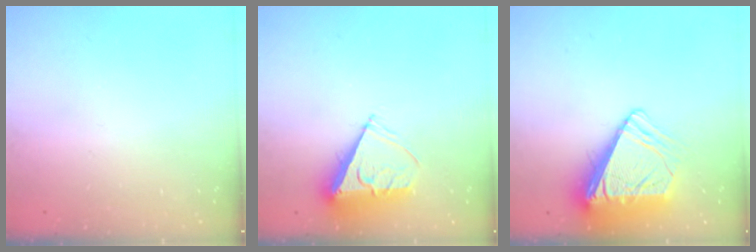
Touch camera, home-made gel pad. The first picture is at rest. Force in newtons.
{"total": 7.5, "press": 7.5, "slide": 0.5}
{"total": 10.4, "press": 10.3, "slide": 1.4}